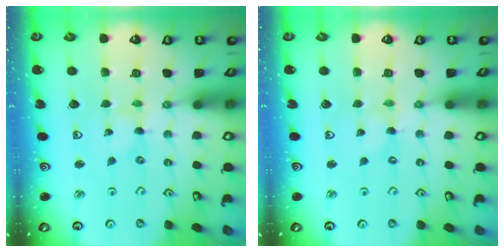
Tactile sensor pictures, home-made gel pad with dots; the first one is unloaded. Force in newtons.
{"total": 0.6, "press": 0.6, "slide": 0.1}